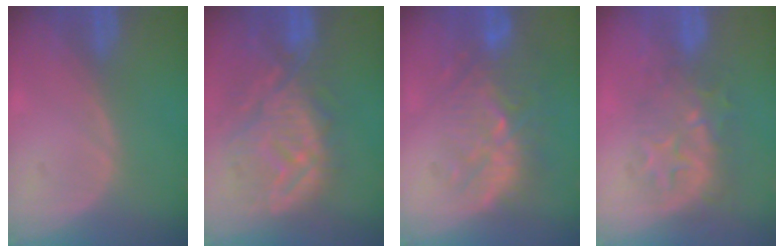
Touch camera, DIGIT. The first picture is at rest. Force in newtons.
{"total": 11.9, "press": 10.8, "slide": 5.0}
{"total": 10.3, "press": 9.5, "slide": 3.9}
{"total": 9.1, "press": 7.9, "slide": 4.5}